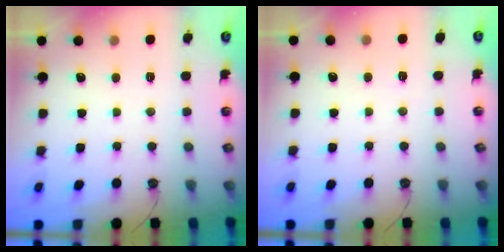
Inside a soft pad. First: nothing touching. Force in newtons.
{"total": 2.5, "press": 1.8, "slide": 1.7}